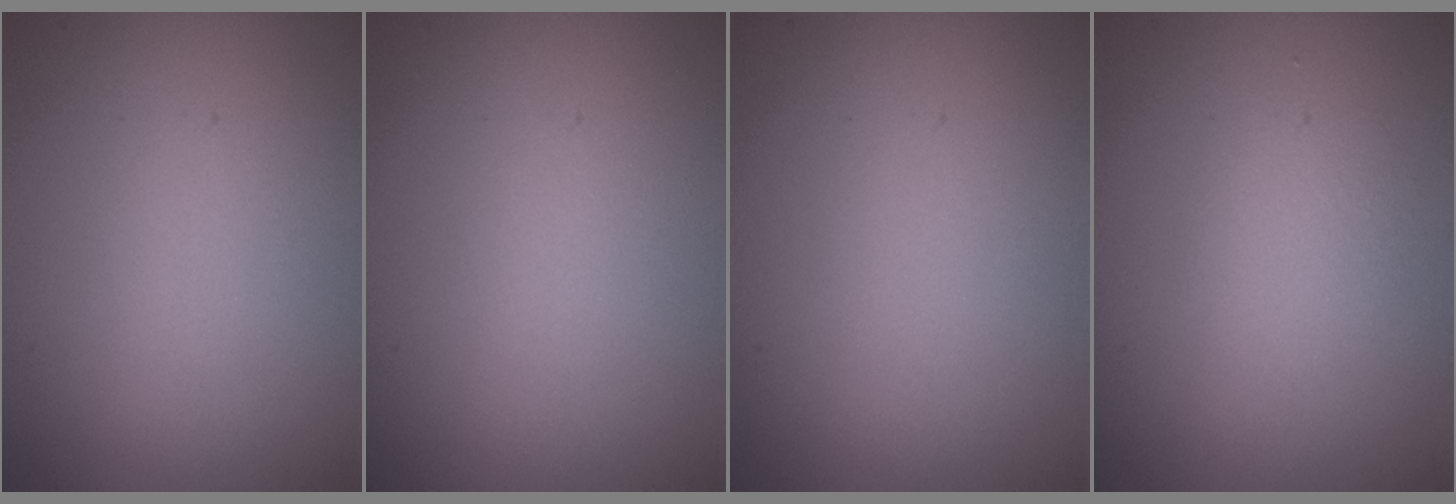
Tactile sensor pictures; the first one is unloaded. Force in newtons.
{"total": 0.0}
{"total": 0.0}
{"total": 1.3, "press": 1.3, "slide": 0.1}